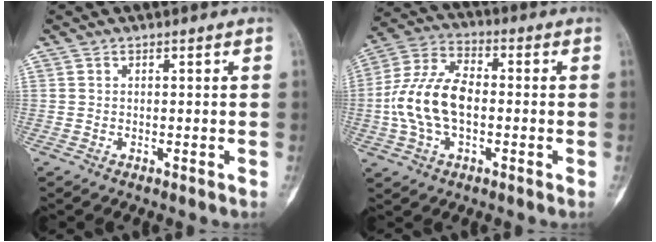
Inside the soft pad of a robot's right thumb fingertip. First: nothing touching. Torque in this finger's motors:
{"motor_torque": [1.50, 2.30, 0.29, -0.26, 0.14]}